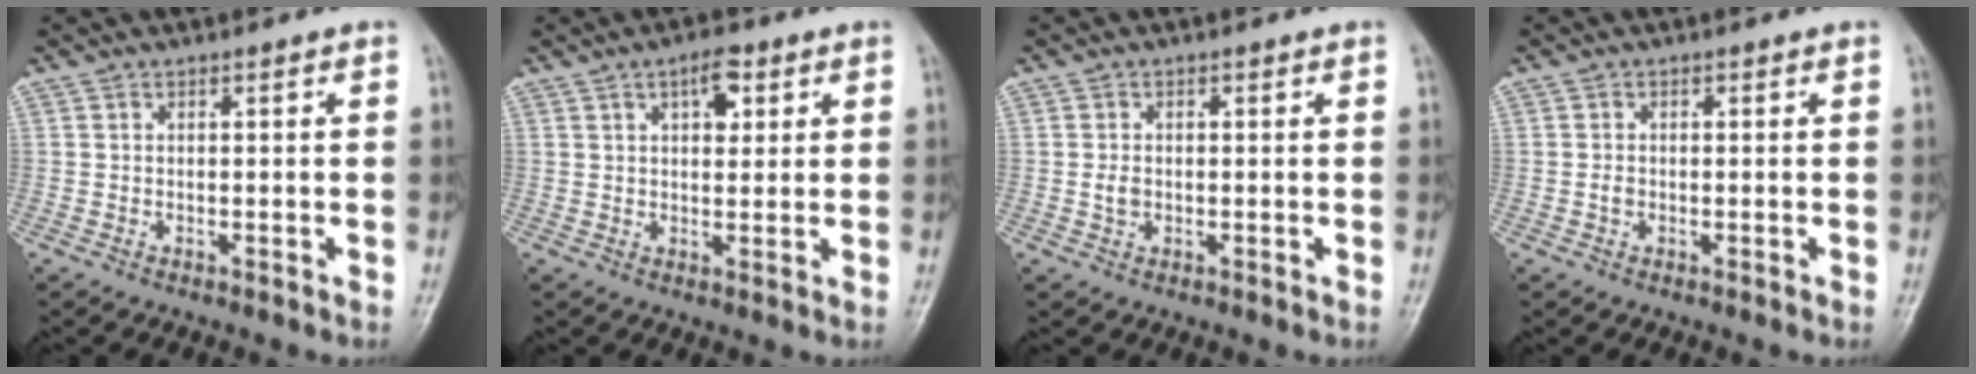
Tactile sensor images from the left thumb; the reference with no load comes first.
{"total": 5.2, "force": [2.3, 2.7, 3.7], "torque": [-0.037, -0.006, 0.031]}
{"total": 2.1, "force": [-0.2, 1.6, 1.3], "torque": [-0.018, 0.001, -0.003]}
{"total": 1.2, "force": [-0.2, 0.9, 0.6], "torque": [-0.008, 0.002, -0.004]}